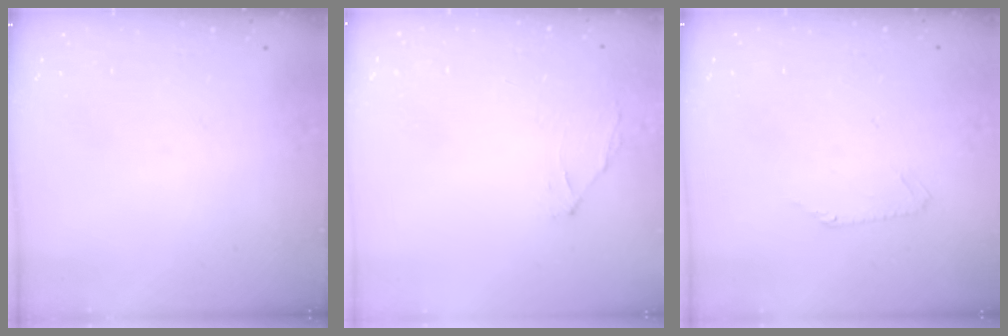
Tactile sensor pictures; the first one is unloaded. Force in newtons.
{"total": 0.7, "press": 0.3, "slide": 0.6}
{"total": 2.3, "press": 2.2, "slide": 0.5}